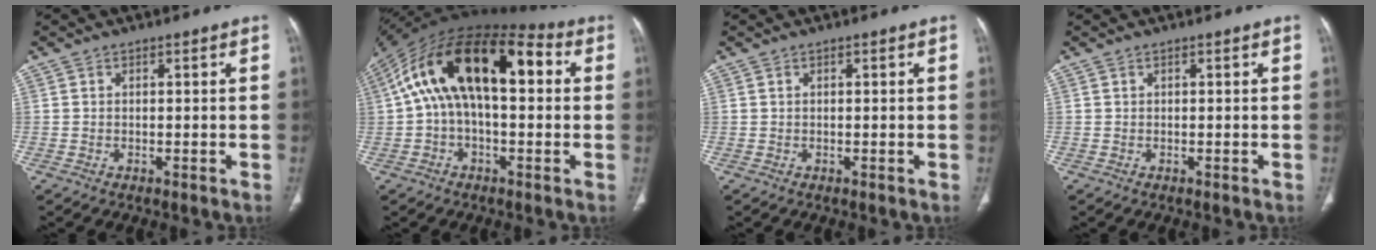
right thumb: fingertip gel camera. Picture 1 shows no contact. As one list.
[{"total": 21.8, "force": [3.6, 10.7, 18.6], "torque": [-0.315, 0.054, 0.047]}, {"total": 0.0}, {"total": 0.0}]